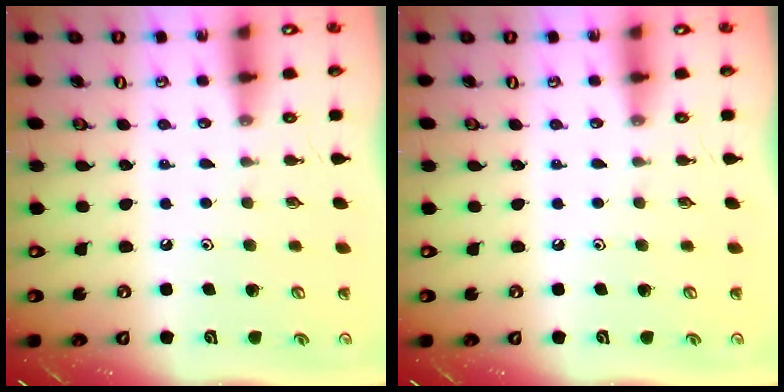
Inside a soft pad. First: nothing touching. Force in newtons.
{"total": 0.0}